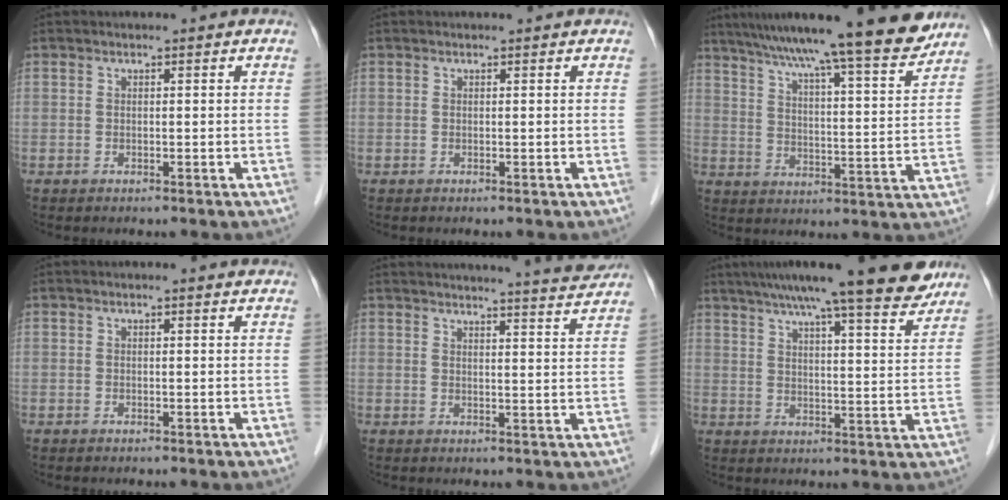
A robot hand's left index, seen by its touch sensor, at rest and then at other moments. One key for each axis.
{"total": 0.6, "fx": 0.5, "fy": 0.0, "fz": 0.1, "tx": -0.006, "ty": 0.000, "tz": 0.005}
{"total": 20.8, "fx": 17.7, "fy": 0.5, "fz": 11.1, "tx": -0.174, "ty": -0.002, "tz": 0.253}
{"total": 1.0, "fx": 0.8, "fy": 0.1, "fz": 0.6, "tx": -0.013, "ty": 0.009, "tz": 0.011}
{"total": 10.9, "fx": 10.4, "fy": -1.0, "fz": 3.1, "tx": -0.049, "ty": -0.022, "tz": 0.119}
{"total": 18.5, "fx": 15.4, "fy": 1.4, "fz": 10.2, "tx": -0.152, "ty": 0.010, "tz": 0.209}